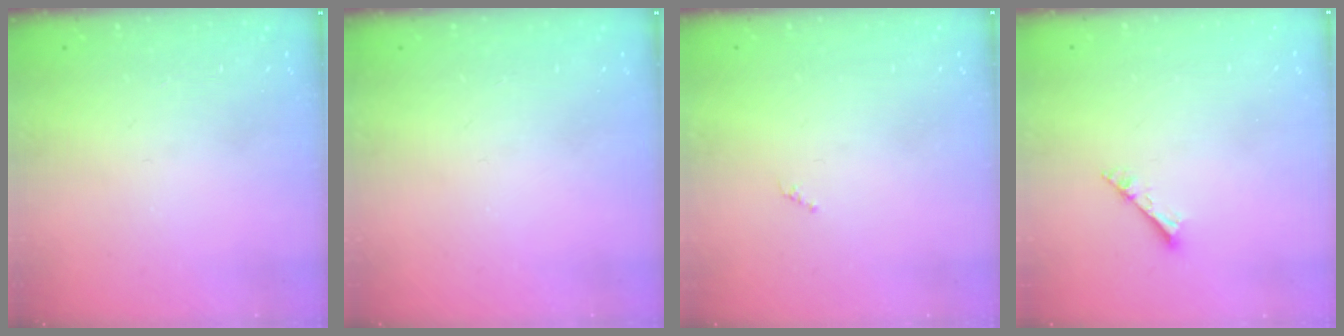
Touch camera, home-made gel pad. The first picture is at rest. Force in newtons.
{"total": 0.0}
{"total": 0.0}
{"total": 2.7, "press": 2.7, "slide": 0.3}